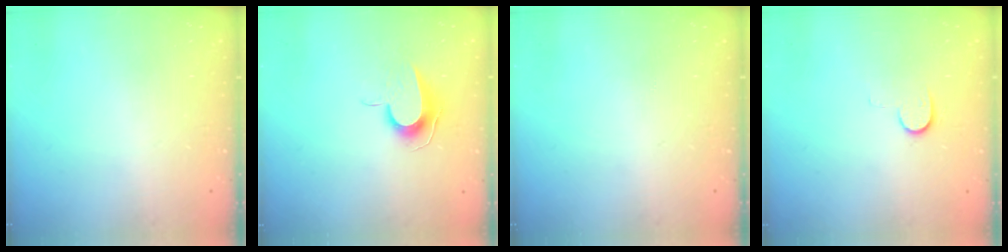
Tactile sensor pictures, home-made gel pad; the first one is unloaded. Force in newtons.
{"total": 8.9, "press": 8.8, "slide": 0.5}
{"total": 0.0}
{"total": 6.2, "press": 6.2, "slide": 0.6}